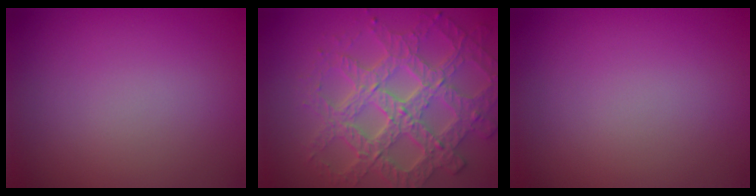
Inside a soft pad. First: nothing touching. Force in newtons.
{"total": 6.2, "press": 5.6, "slide": 2.6}
{"total": 0.0}